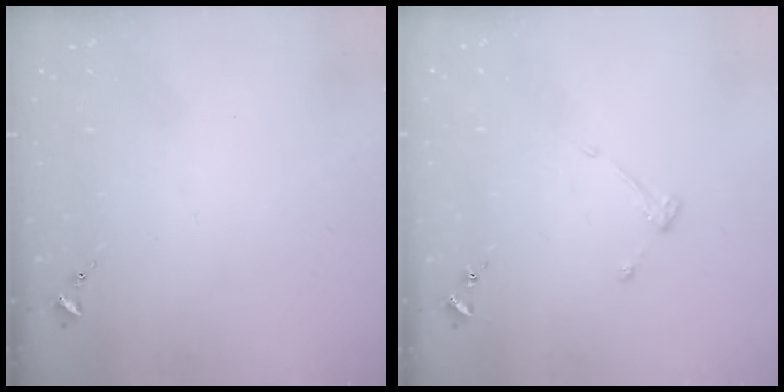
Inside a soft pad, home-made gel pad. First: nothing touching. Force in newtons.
{"total": 2.9, "press": 2.9, "slide": 0.5}